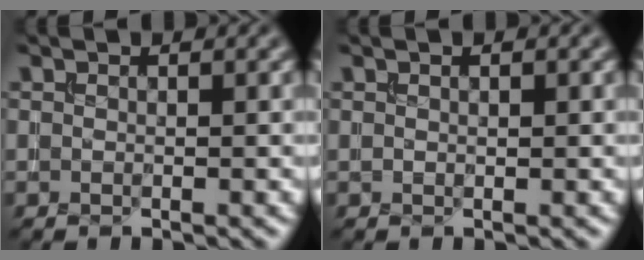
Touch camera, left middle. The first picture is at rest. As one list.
[{"total": 0.6, "force": [0.2, 0.3, 0.5], "torque": [-0.009, 0.001, 0.004]}]